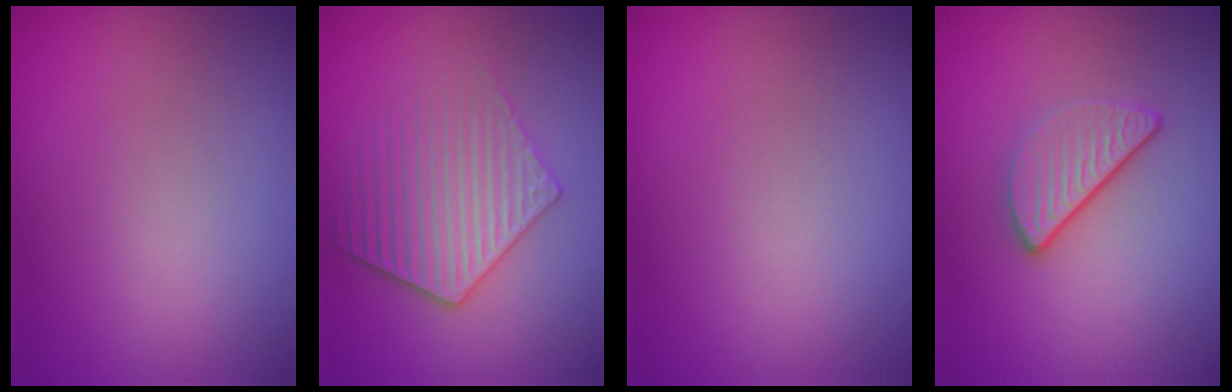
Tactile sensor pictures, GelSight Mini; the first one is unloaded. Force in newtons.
{"total": 4.1, "press": 3.8, "slide": 1.4}
{"total": 0.0}
{"total": 3.0, "press": 2.3, "slide": 1.8}